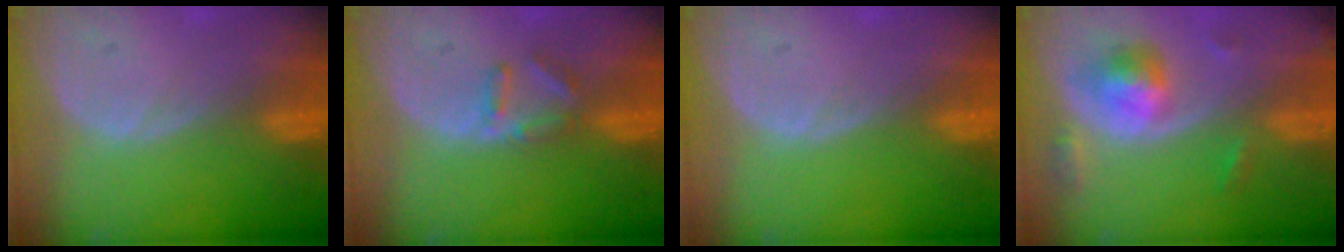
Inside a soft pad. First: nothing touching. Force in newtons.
{"total": 3.0, "press": 3.0, "slide": 0.4}
{"total": 0.0}
{"total": 5.6, "press": 5.2, "slide": 1.9}